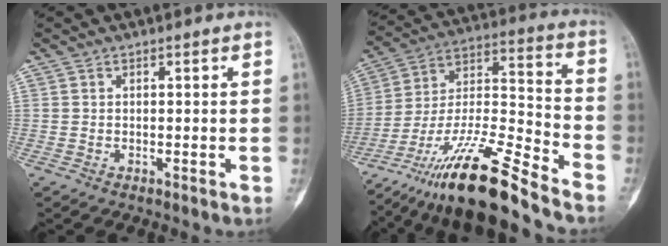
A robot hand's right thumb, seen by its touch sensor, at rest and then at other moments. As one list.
[{"total": 19.9, "force": [-15.4, 1.8, 12.5], "torque": [-0.256, 0.070, -0.280]}]